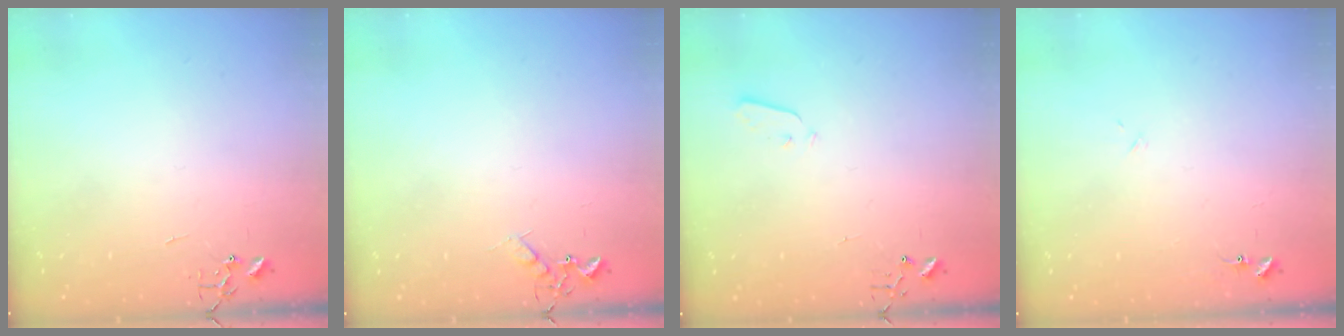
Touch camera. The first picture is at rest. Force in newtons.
{"total": 5.8, "press": 5.7, "slide": 0.6}
{"total": 2.5, "press": 2.5, "slide": 0.4}
{"total": 7.8, "press": 7.8, "slide": 0.6}